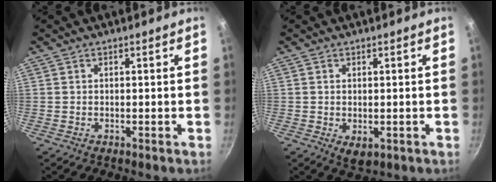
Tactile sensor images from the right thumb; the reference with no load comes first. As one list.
[{"total": 3.1, "force": [-0.5, 1.9, 2.5], "torque": [-0.037, -0.012, -0.004]}]